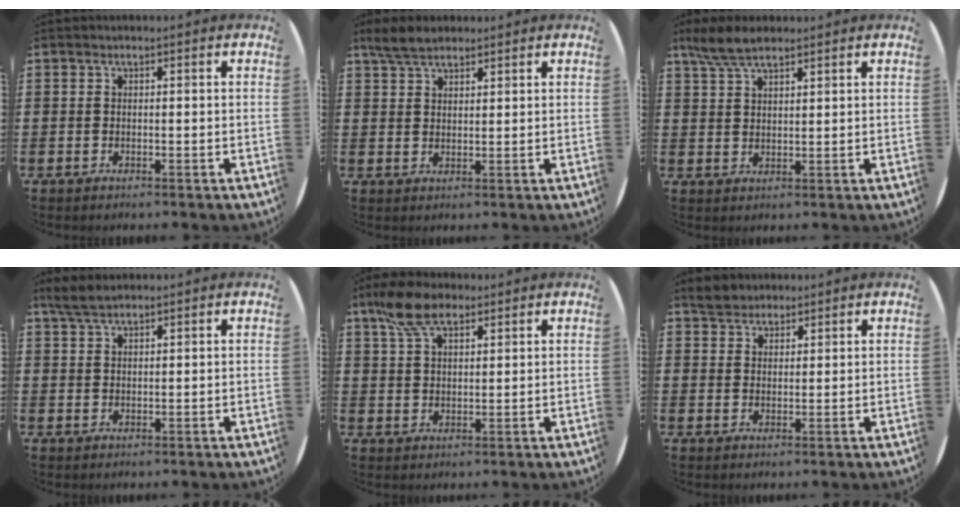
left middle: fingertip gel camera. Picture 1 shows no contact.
{"total": 4.1, "force": [3.5, 1.4, 1.6], "torque": [-0.038, 0.001, 0.066]}
{"total": 5.2, "force": [4.2, 1.5, 2.7], "torque": [-0.062, -0.003, 0.079]}
{"total": 3.1, "force": [2.6, 0.7, 1.6], "torque": [-0.036, 0.005, 0.048]}
{"total": 6.9, "force": [4.7, 3.2, 3.9], "torque": [-0.090, 0.002, 0.089]}
{"total": 3.0, "force": [2.7, 1.2, -0.1], "torque": [0.001, 0.002, 0.053]}